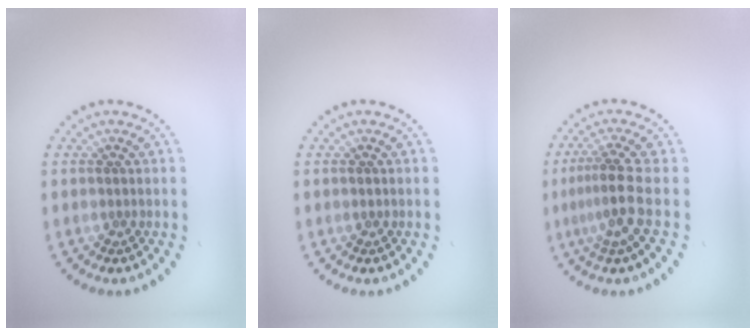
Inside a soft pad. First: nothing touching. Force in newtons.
{"total": 0.5, "press": 0.4, "slide": 0.3}
{"total": 3.0, "press": 2.3, "slide": 2.0}